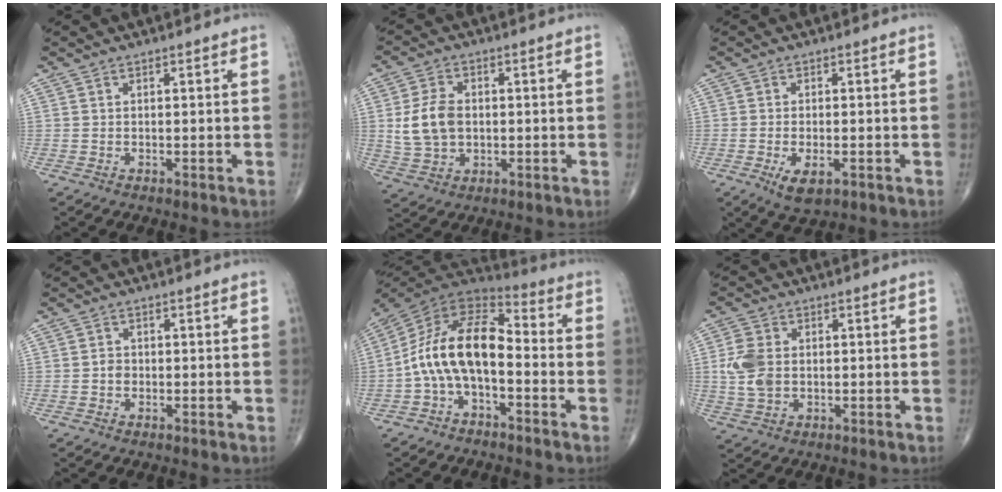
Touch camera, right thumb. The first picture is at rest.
{"total": 8.6, "force": [0.3, 6.1, 6.1], "torque": [-0.109, 0.004, 0.011]}
{"total": 5.0, "force": [-1.9, 2.3, 4.0], "torque": [-0.069, -0.004, -0.026]}
{"total": 1.7, "force": [-0.4, 1.4, 0.8], "torque": [-0.008, 0.007, -0.008]}
{"total": 14.7, "force": [-2.7, 7.9, 12.1], "torque": [-0.209, 0.067, -0.063]}
{"total": 7.2, "force": [0.0, 5.2, 5.0], "torque": [-0.104, 0.002, 0.003]}